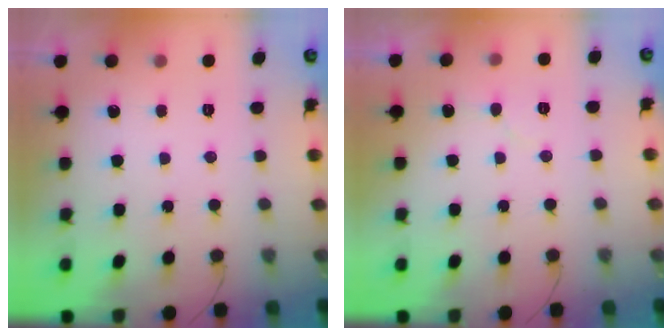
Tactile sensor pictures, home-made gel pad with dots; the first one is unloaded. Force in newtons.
{"total": 4.4, "press": 4.3, "slide": 0.4}